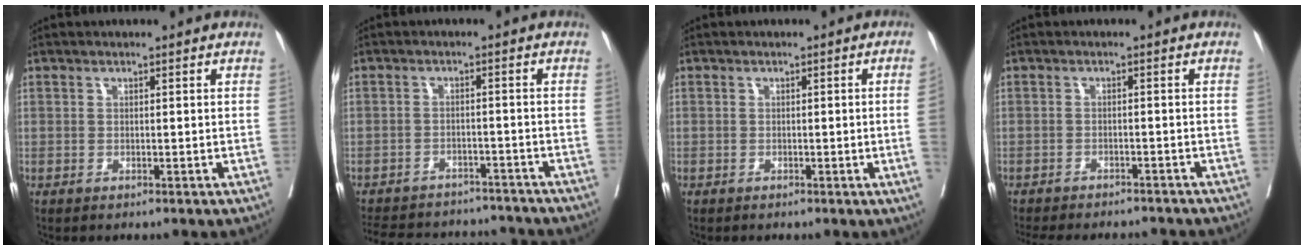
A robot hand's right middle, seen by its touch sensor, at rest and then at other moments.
{"total": 15.8, "force": [-14.4, 5.4, 3.9], "torque": [-0.090, 0.008, -0.188]}
{"total": 2.4, "force": [-0.3, -0.9, 2.2], "torque": [-0.030, -0.004, -0.001]}
{"total": 12.5, "force": [-11.4, 2.9, 4.1], "torque": [-0.074, -0.004, -0.145]}